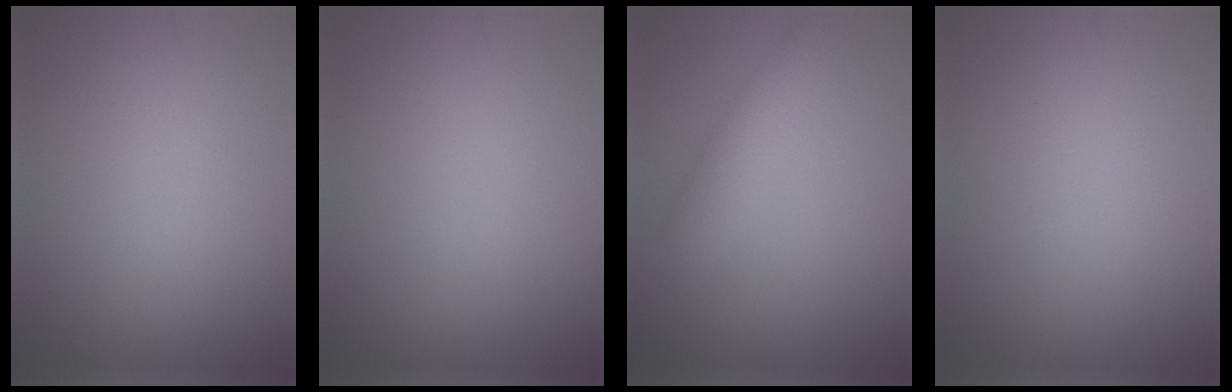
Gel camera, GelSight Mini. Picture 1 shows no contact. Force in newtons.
{"total": 0.0}
{"total": 3.3, "press": 3.3, "slide": 0.0}
{"total": 0.0}